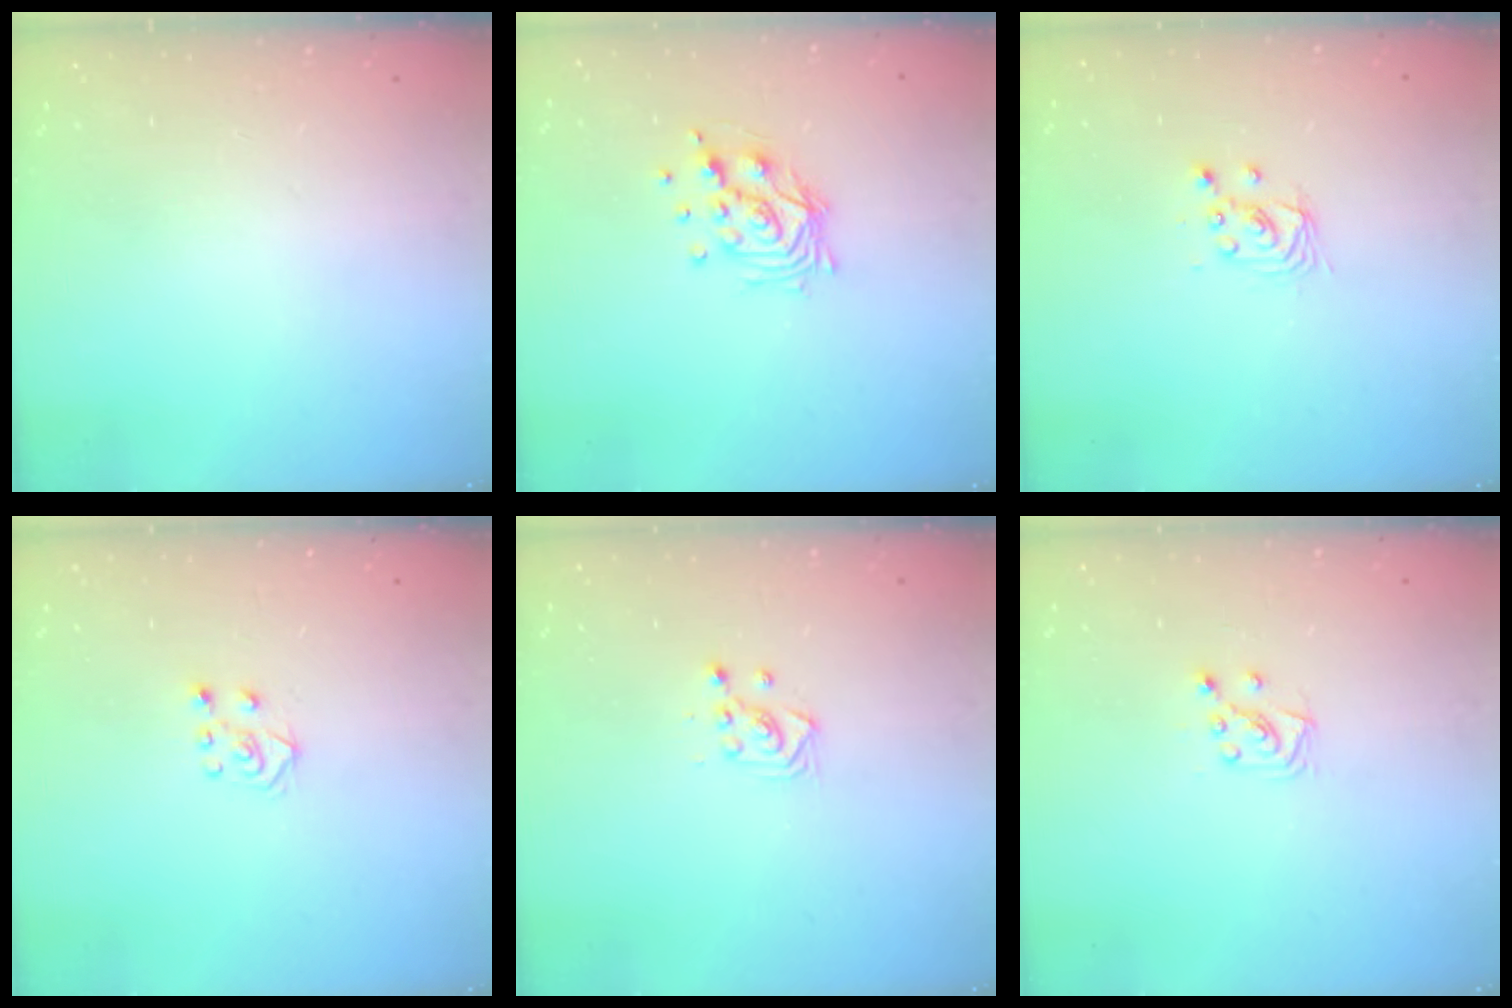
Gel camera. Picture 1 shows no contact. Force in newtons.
{"total": 10.6, "press": 10.5, "slide": 1.0}
{"total": 2.9, "press": 2.9, "slide": 0.2}
{"total": 5.2, "press": 5.2, "slide": 0.4}
{"total": 3.0, "press": 3.0, "slide": 0.5}
{"total": 6.4, "press": 6.4, "slide": 0.6}